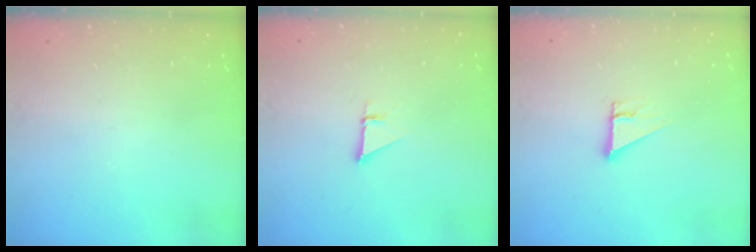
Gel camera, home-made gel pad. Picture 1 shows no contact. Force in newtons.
{"total": 1.0, "press": 1.0, "slide": 0.1}
{"total": 2.7, "press": 2.7, "slide": 0.0}